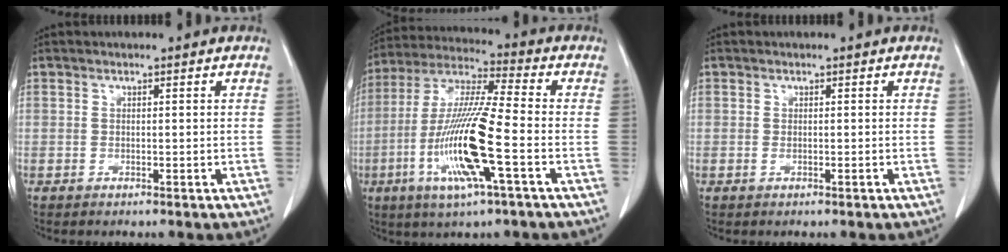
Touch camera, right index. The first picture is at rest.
{"total": 15.9, "force": [-4.6, 0.7, 15.2], "torque": [-0.313, -0.013, -0.090]}
{"total": 0.7, "force": [-0.2, 0.1, 0.7], "torque": [-0.013, -0.001, 0.001]}